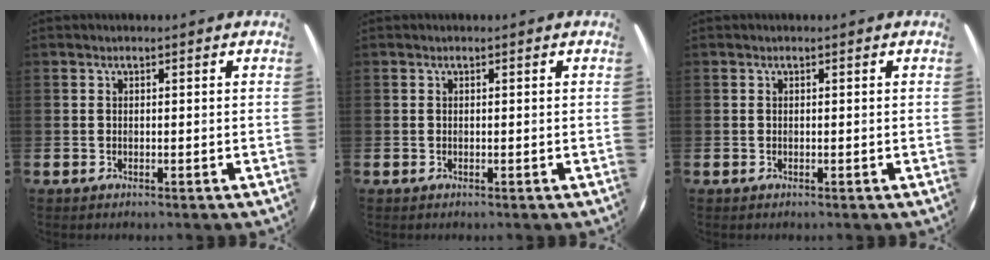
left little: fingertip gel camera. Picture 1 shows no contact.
{"total": 0.0}
{"total": 0.0}